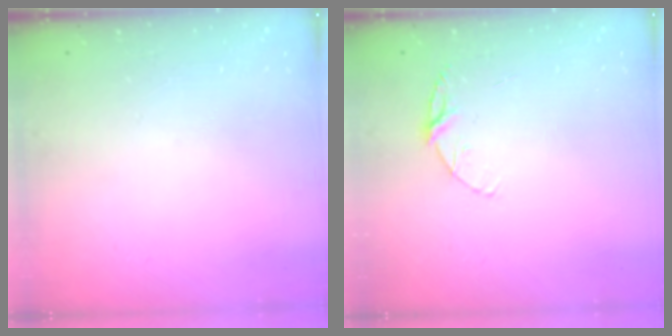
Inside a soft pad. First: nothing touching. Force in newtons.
{"total": 6.0, "press": 6.0, "slide": 0.6}